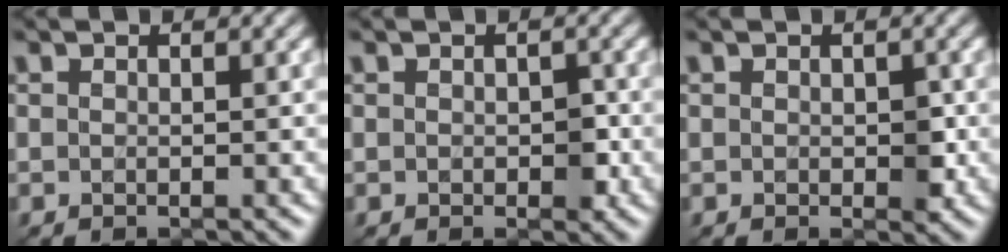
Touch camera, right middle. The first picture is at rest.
{"total": 1.6, "force": [-0.2, 1.0, 1.2], "torque": [-0.017, -0.004, -0.002]}
{"total": 1.6, "force": [-0.1, 1.0, 1.3], "torque": [-0.016, -0.004, 0.001]}